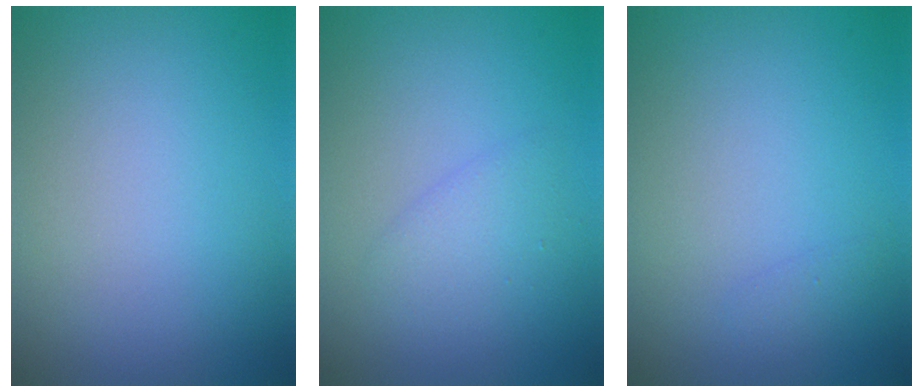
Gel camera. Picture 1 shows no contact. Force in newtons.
{"total": 1.7, "press": 1.7, "slide": 0.2}
{"total": 0.5, "press": 0.5, "slide": 0.0}